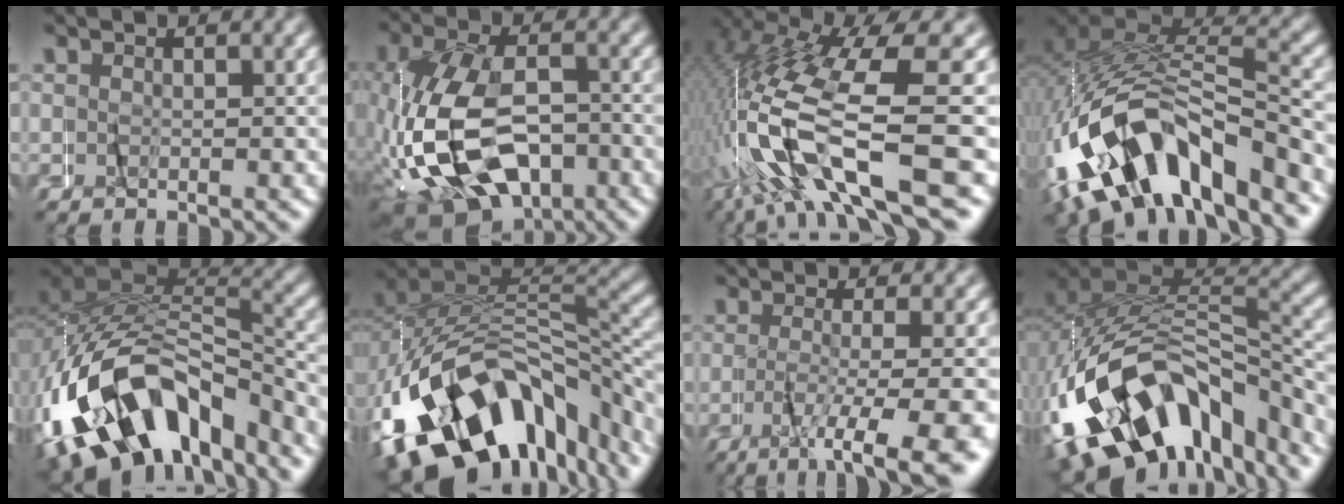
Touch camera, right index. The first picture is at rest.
{"total": 11.2, "force": [-3.9, 6.9, 7.9], "torque": [-0.184, -0.036, -0.052]}
{"total": 11.2, "force": [-2.2, 4.8, 9.9], "torque": [-0.225, -0.013, -0.026]}
{"total": 13.6, "force": [-4.1, 9.0, 9.3], "torque": [-0.217, -0.021, -0.063]}
{"total": 16.0, "force": [-6.1, 10.5, 10.4], "torque": [-0.231, -0.039, -0.081]}
{"total": 17.4, "force": [-7.4, 10.5, 11.7], "torque": [-0.223, -0.035, -0.096]}
{"total": 7.0, "force": [-4.9, 0.5, 5.0], "torque": [-0.071, -0.013, -0.076]}
{"total": 16.3, "force": [-6.1, 10.6, 10.8], "torque": [-0.232, -0.035, -0.084]}